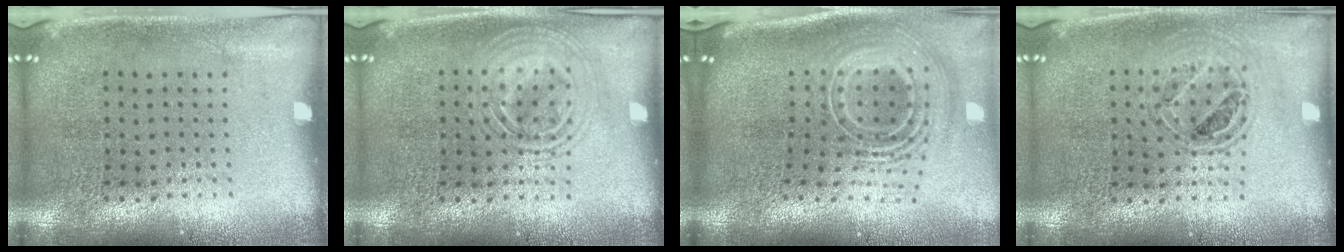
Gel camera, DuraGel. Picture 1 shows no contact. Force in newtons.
{"total": 2.8, "press": 2.7, "slide": 0.4}
{"total": 2.9, "press": 1.9, "slide": 2.2}
{"total": 0.8, "press": 0.8, "slide": 0.0}